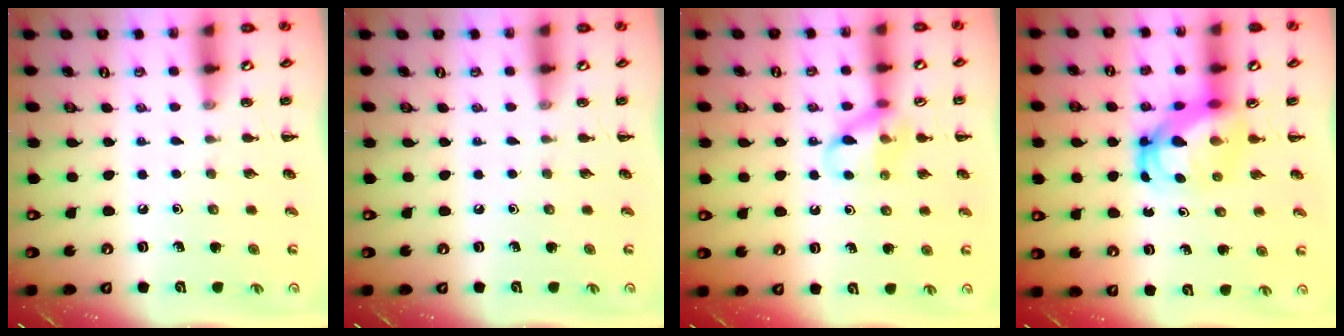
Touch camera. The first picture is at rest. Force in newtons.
{"total": 0.0}
{"total": 11.4, "press": 11.3, "slide": 1.6}
{"total": 5.9, "press": 5.8, "slide": 1.4}